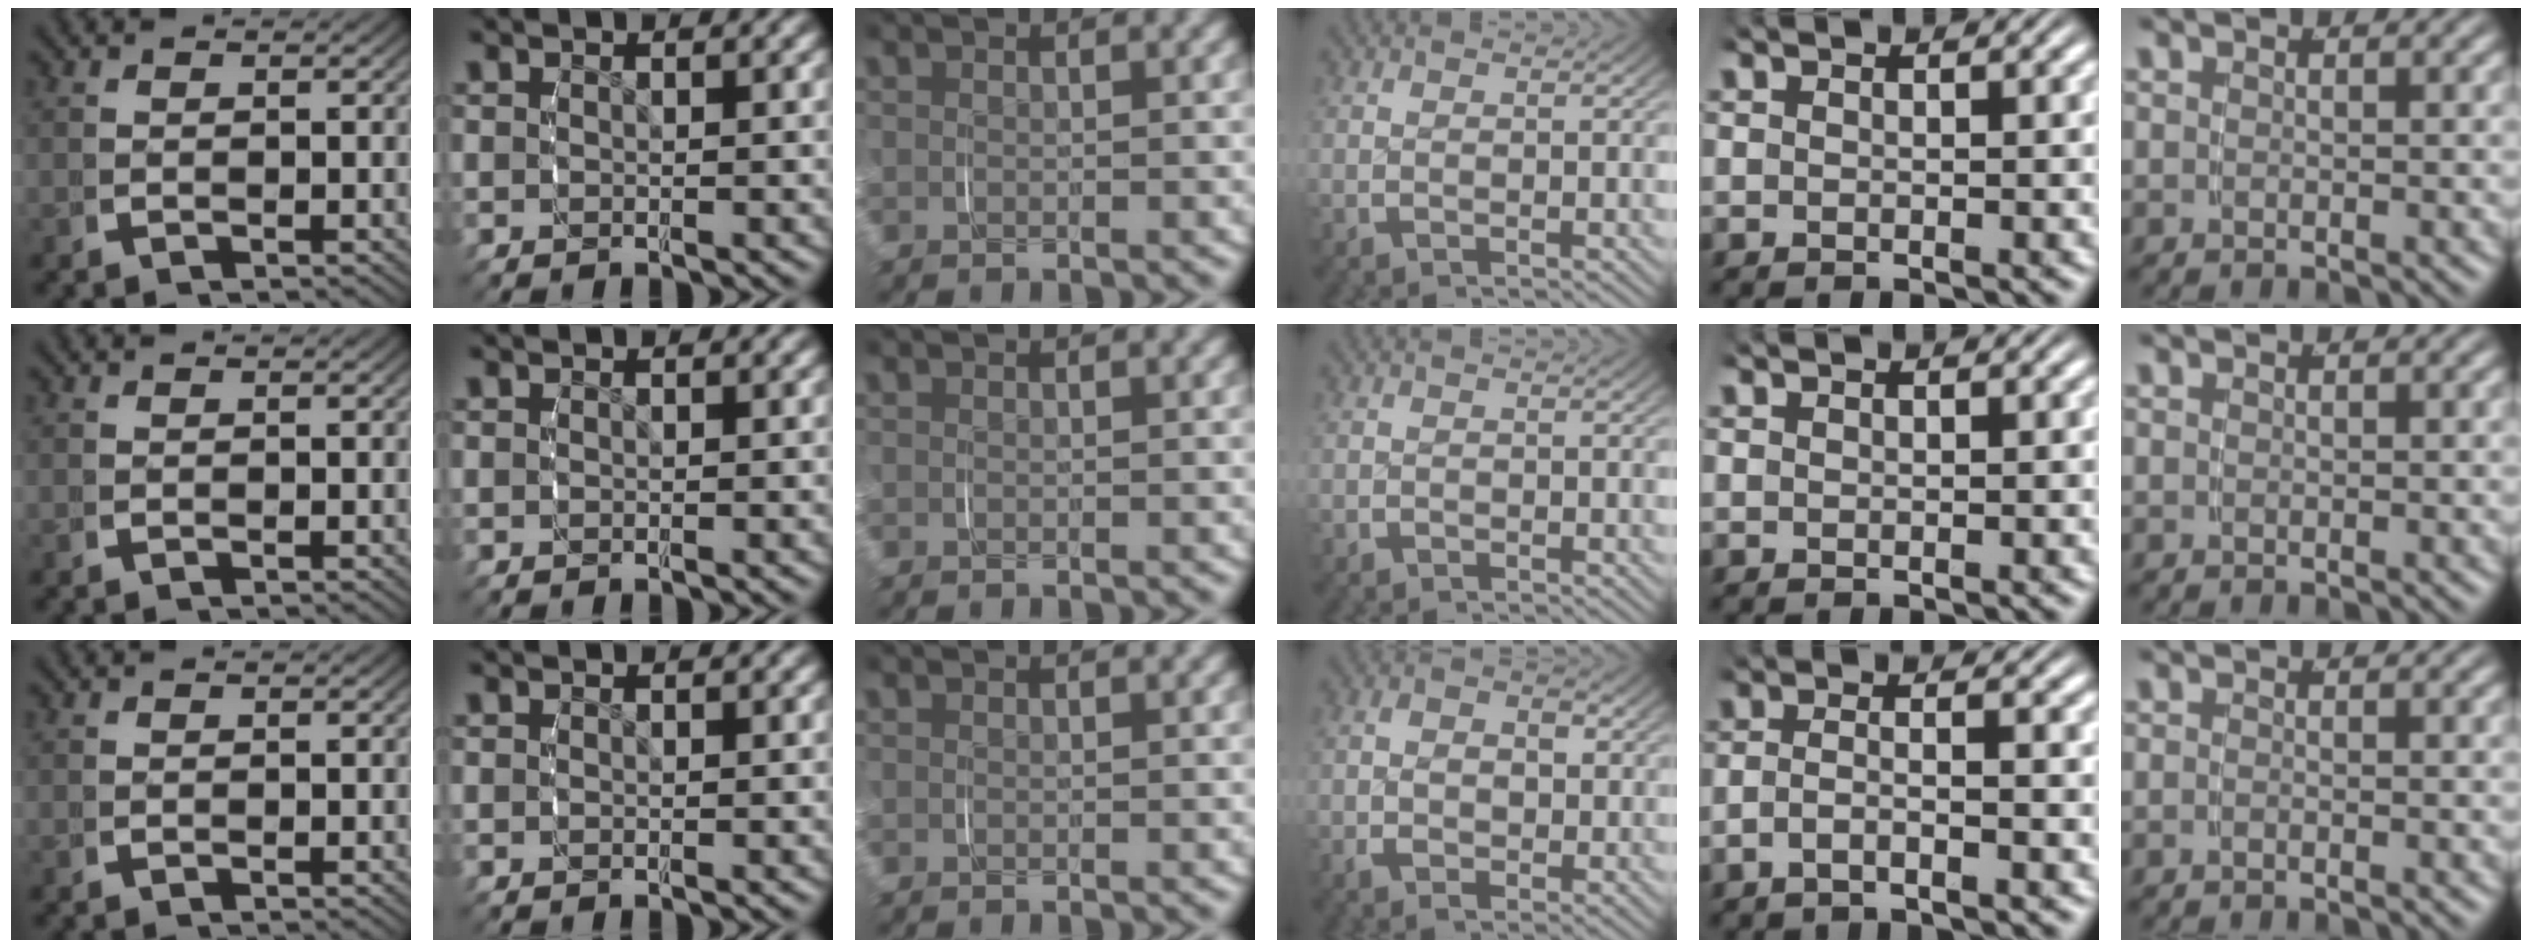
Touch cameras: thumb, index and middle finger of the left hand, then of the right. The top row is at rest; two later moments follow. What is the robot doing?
{"motion": "grasp_and_lifting", "object": "scarf"}